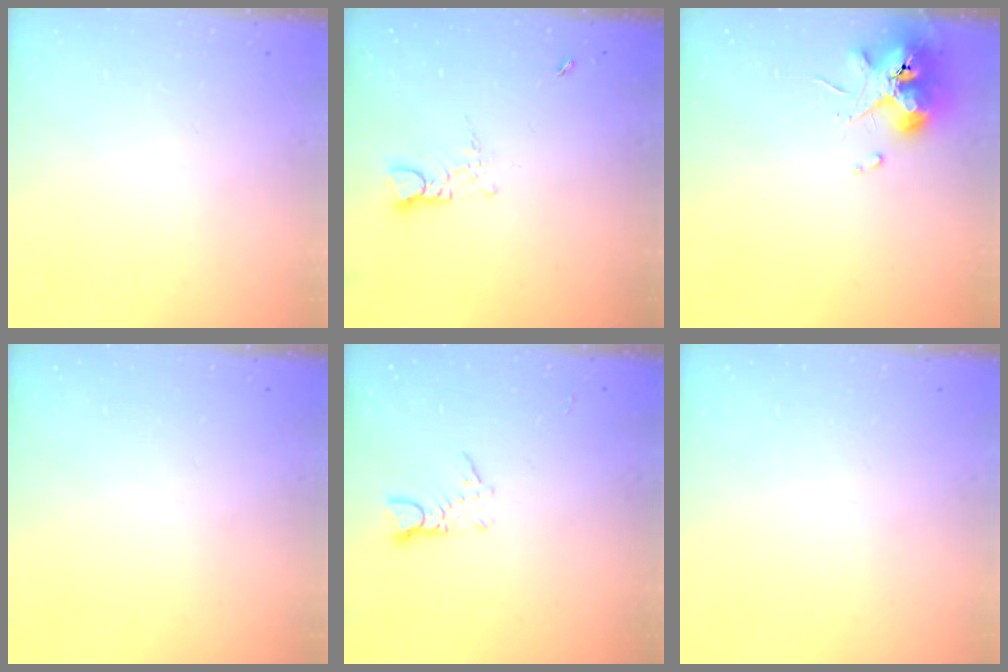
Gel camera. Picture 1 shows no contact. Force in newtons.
{"total": 3.2, "press": 3.1, "slide": 0.3}
{"total": 10.8, "press": 10.7, "slide": 1.4}
{"total": 0.0}
{"total": 2.8, "press": 2.8, "slide": 0.2}
{"total": 0.0}